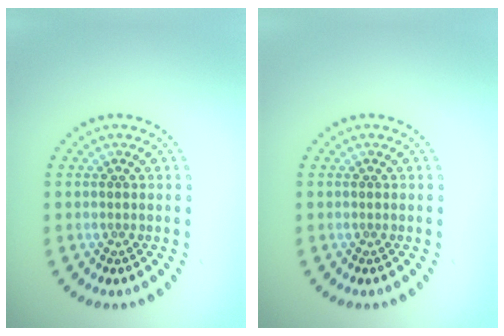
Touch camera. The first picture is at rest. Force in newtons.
{"total": 0.0}